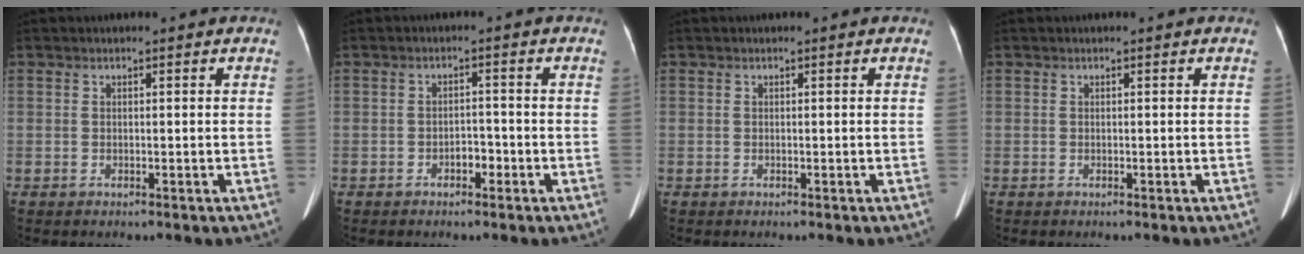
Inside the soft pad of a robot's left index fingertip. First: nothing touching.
{"total": 2.0, "force": [-1.5, 0.8, 1.0], "torque": [-0.006, -0.002, -0.022]}
{"total": 0.0}
{"total": 0.0}